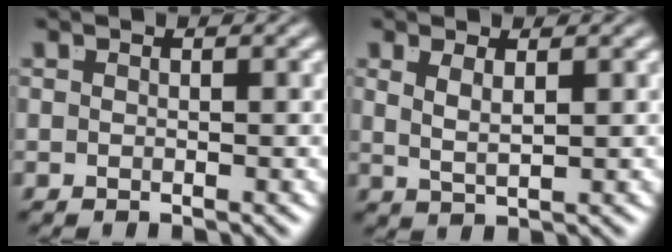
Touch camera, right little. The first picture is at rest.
{"total": 2.0, "force": [0.7, 0.2, 1.8], "torque": [-0.036, -0.005, 0.020]}